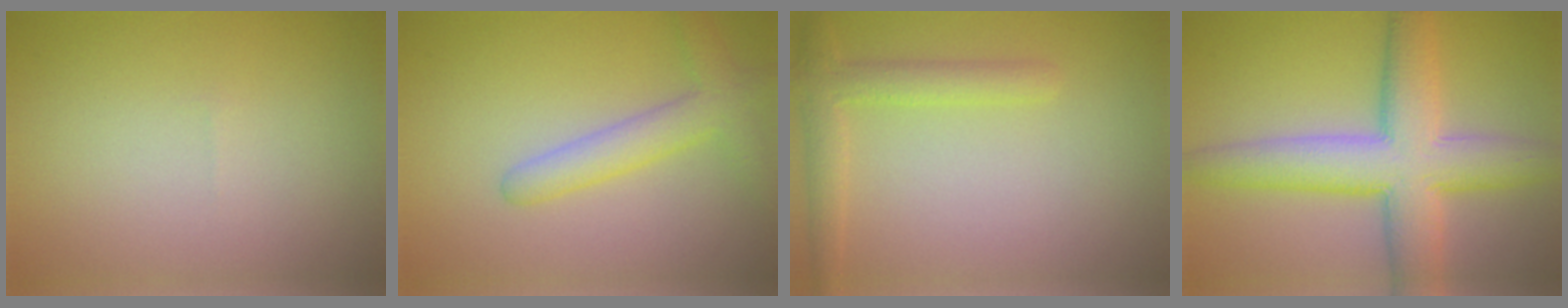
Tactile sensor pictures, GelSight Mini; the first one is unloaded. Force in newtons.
{"total": 3.5, "press": 3.5, "slide": 0.2}
{"total": 2.8, "press": 2.8, "slide": 0.2}
{"total": 8.4, "press": 8.4, "slide": 0.4}